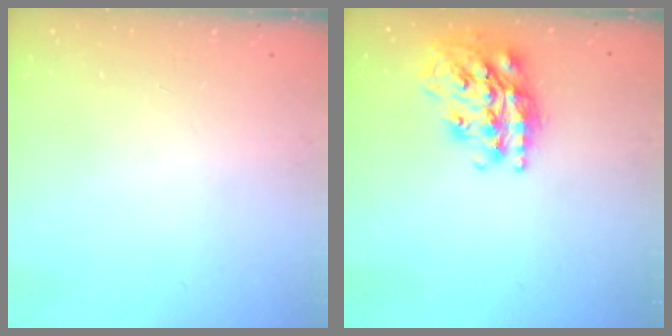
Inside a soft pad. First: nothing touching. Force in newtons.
{"total": 21.4, "press": 21.4, "slide": 1.6}